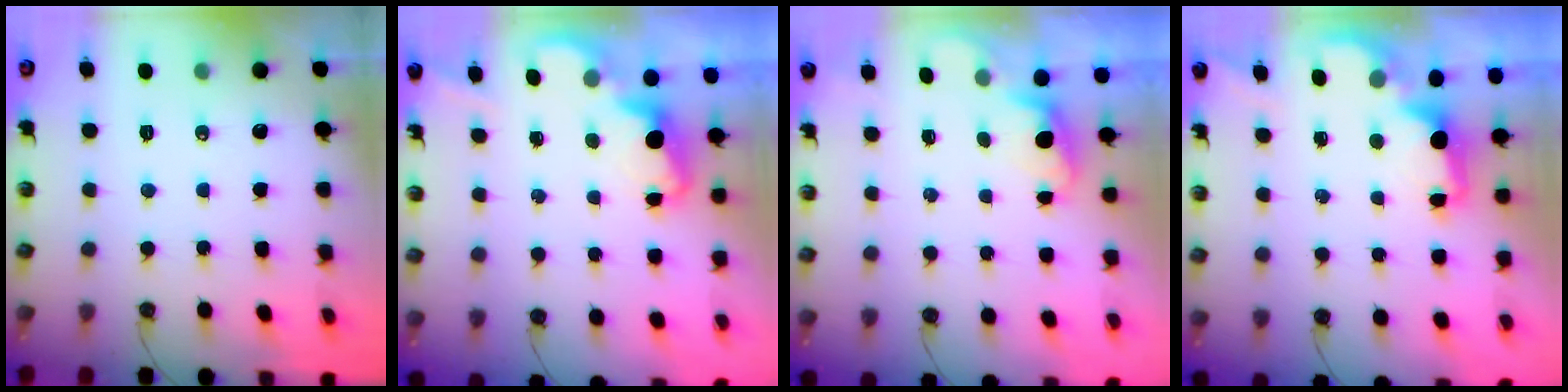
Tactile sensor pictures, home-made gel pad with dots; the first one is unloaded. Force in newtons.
{"total": 2.0, "press": 1.9, "slide": 0.5}
{"total": 0.7, "press": 0.1, "slide": 0.7}
{"total": 1.7, "press": 1.5, "slide": 0.7}